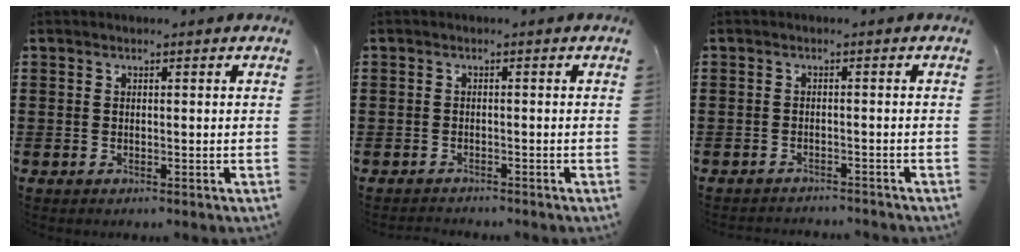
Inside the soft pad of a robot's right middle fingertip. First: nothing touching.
{"total": 1.2, "force": [-1.2, 0.1, -0.2], "torque": [0.000, 0.002, -0.026]}
{"total": 1.5, "force": [-1.5, -0.1, 0.0], "torque": [-0.006, 0.000, -0.031]}